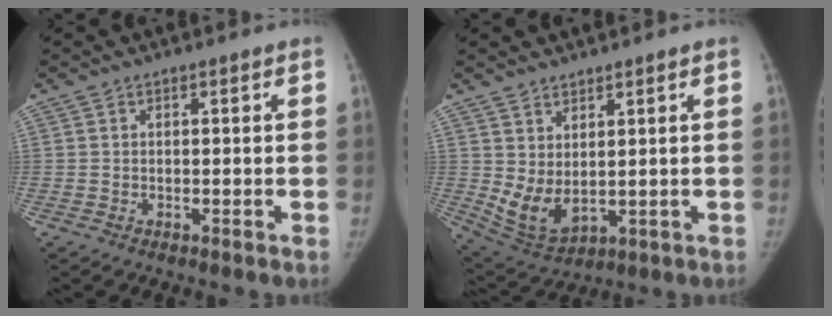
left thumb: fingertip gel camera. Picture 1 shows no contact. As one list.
[{"total": 7.4, "force": [1.7, 3.9, 6.1], "torque": [-0.111, -0.025, 0.055]}]